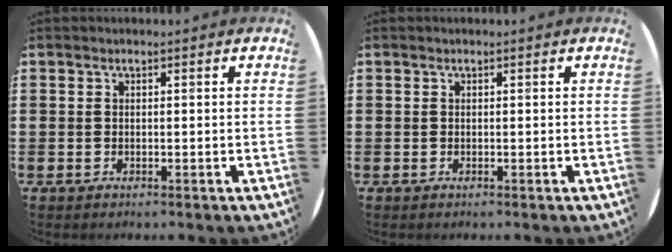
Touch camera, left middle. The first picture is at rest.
{"total": 0.0}